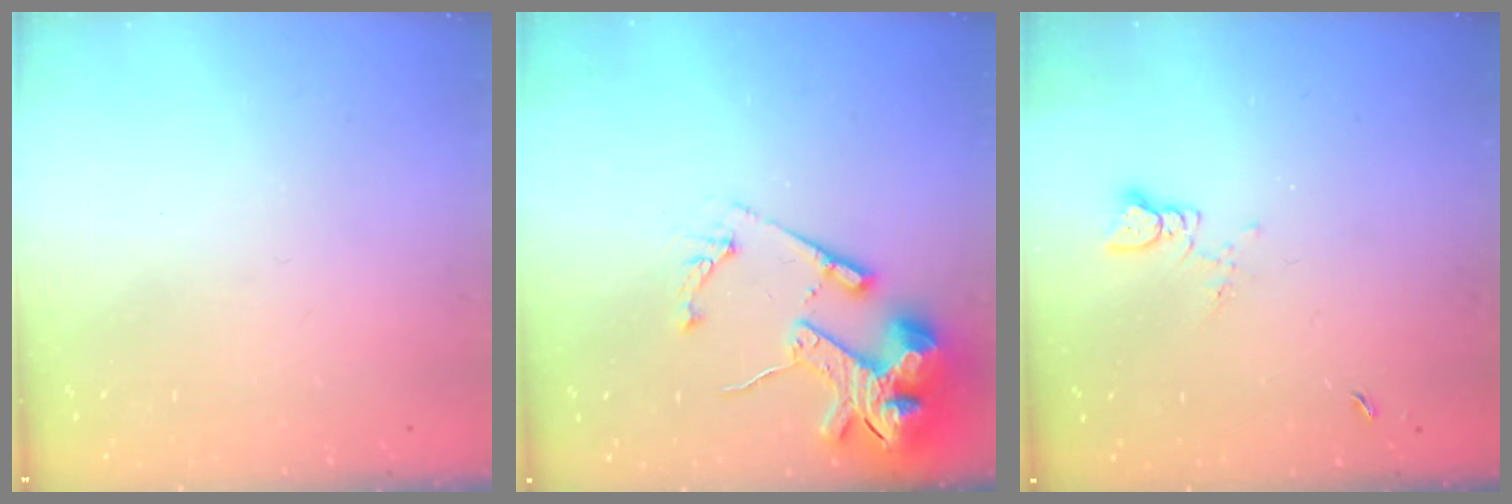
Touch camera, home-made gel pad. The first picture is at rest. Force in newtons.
{"total": 16.8, "press": 16.7, "slide": 2.2}
{"total": 1.0, "press": 1.0, "slide": 0.1}